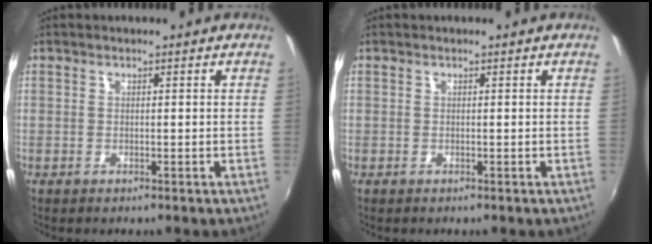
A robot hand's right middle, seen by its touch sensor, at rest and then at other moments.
{"total": 0.0}